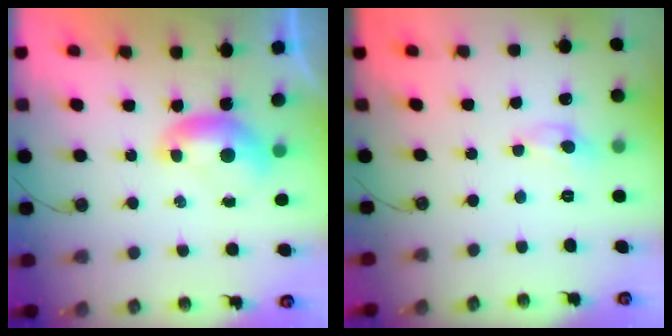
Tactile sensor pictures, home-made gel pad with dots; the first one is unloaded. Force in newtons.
{"total": 0.9, "press": 0.8, "slide": 0.2}